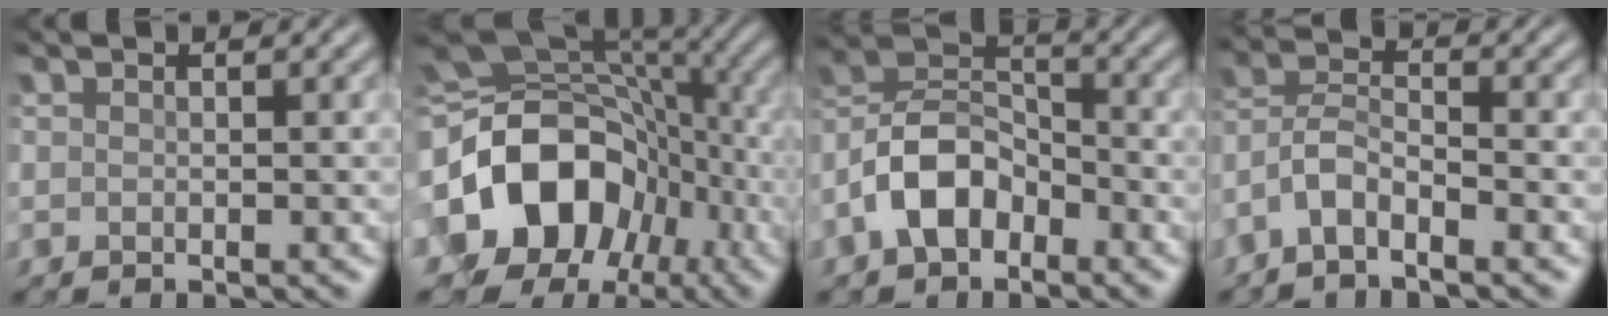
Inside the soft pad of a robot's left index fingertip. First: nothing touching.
{"total": 16.6, "force": [-3.4, 12.8, 10.1], "torque": [-0.204, -0.018, -0.039]}
{"total": 6.2, "force": [-3.3, 3.7, 3.7], "torque": [-0.076, 0.013, -0.073]}
{"total": 3.3, "force": [-2.4, 0.9, 2.1], "torque": [-0.047, 0.013, -0.056]}